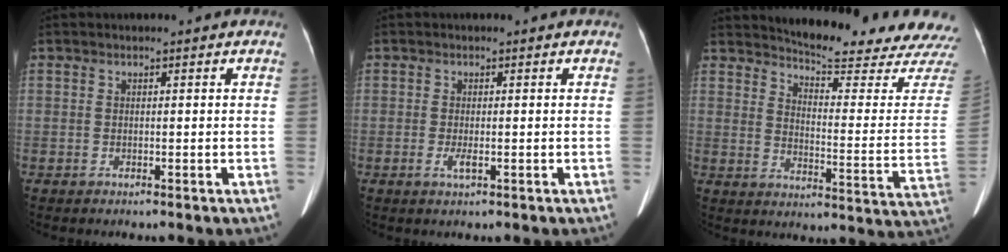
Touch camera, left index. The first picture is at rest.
{"total": 1.4, "force": [-0.6, 0.3, 1.3], "torque": [-0.030, -0.007, -0.011]}
{"total": 20.4, "force": [19.6, -0.2, 5.8], "torque": [-0.093, -0.124, 0.234]}